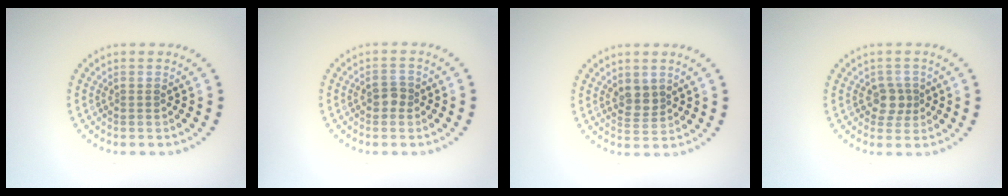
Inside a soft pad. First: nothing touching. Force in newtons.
{"total": 1.6, "press": 1.6, "slide": 0.5}
{"total": 2.0, "press": 1.7, "slide": 0.9}
{"total": 2.1, "press": 1.9, "slide": 1.0}